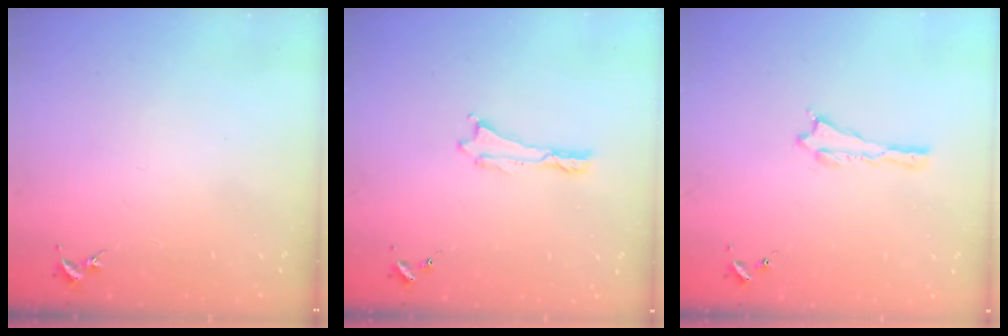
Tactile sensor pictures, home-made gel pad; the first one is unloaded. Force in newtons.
{"total": 0.0}
{"total": 0.0}